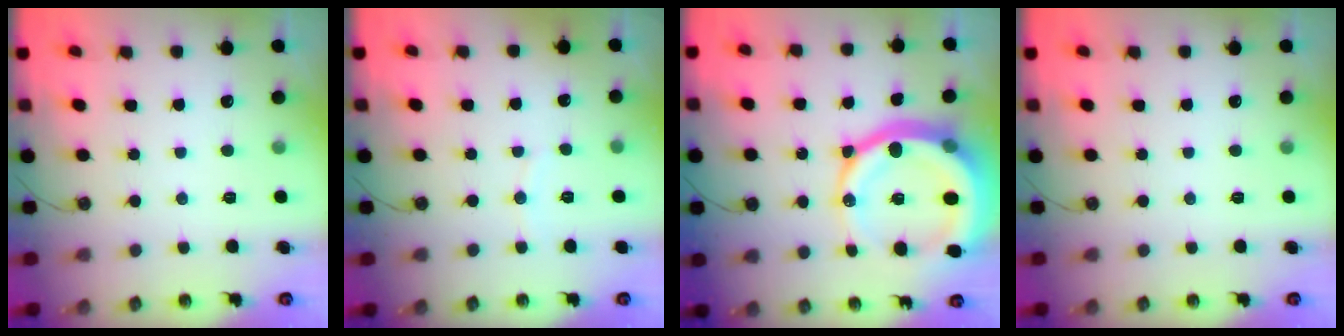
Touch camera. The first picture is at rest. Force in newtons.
{"total": 3.1, "press": 3.0, "slide": 0.4}
{"total": 22.2, "press": 22.1, "slide": 2.4}
{"total": 0.0}